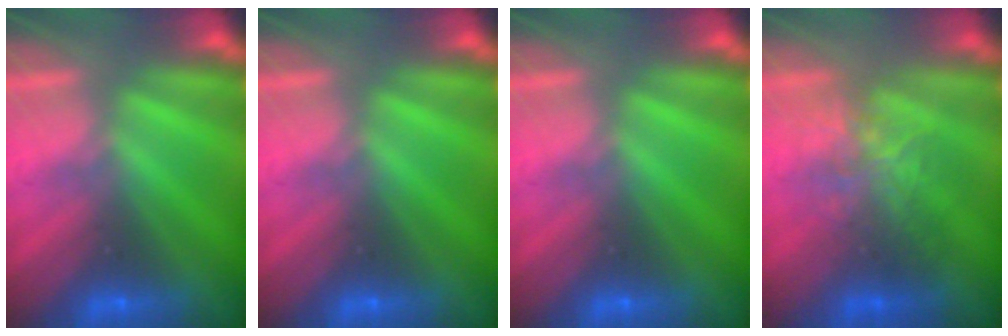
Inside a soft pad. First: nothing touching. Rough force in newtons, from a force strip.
{"total": 0.0}
{"total": 0.0}
{"total": 2.5}